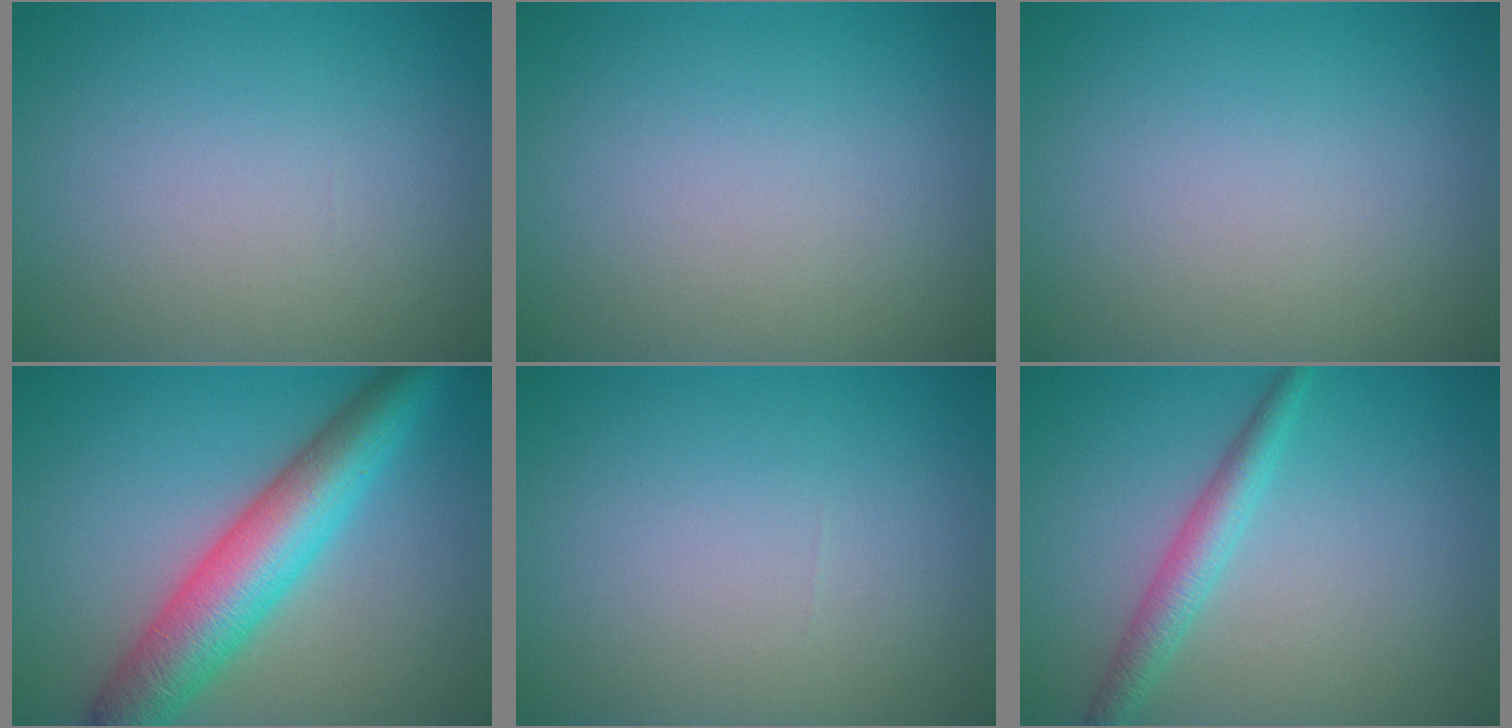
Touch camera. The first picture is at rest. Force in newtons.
{"total": 0.0}
{"total": 0.0}
{"total": 8.1, "press": 8.1, "slide": 0.2}
{"total": 0.0}
{"total": 2.7, "press": 2.7, "slide": 0.2}